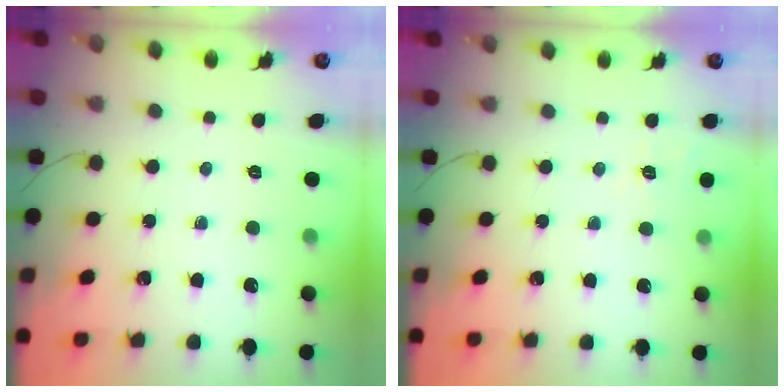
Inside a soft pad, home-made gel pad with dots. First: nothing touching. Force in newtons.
{"total": 3.8, "press": 3.4, "slide": 1.6}